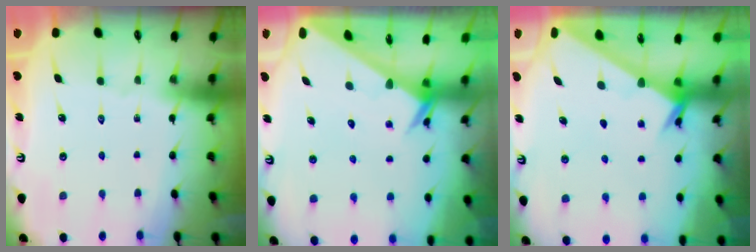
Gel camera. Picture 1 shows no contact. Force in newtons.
{"total": 2.4, "press": 2.4, "slide": 0.0}
{"total": 2.2, "press": 2.2, "slide": 0.2}